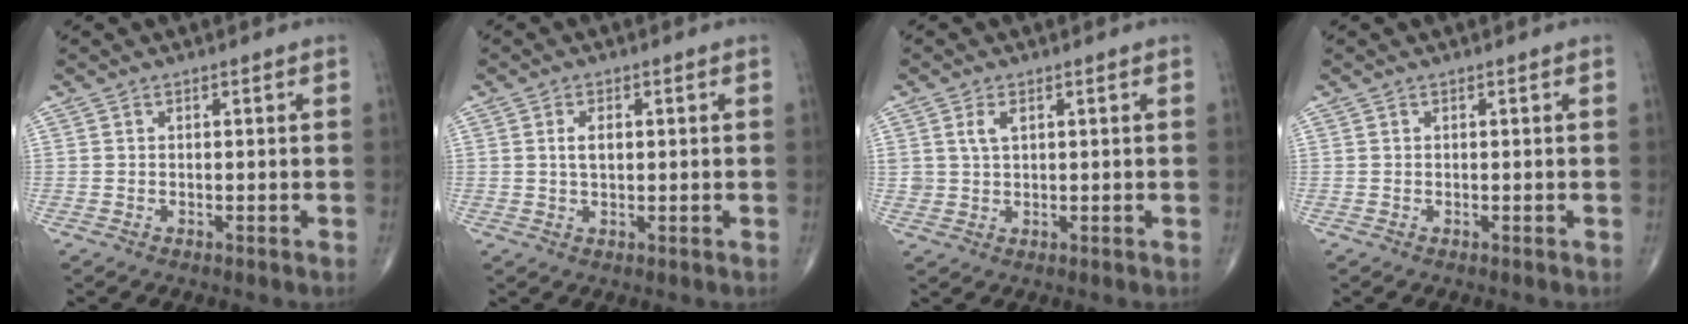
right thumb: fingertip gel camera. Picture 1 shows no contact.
{"total": 2.8, "force": [0.5, 1.5, 2.3], "torque": [-0.040, 0.000, 0.010]}
{"total": 3.0, "force": [1.2, 1.8, 2.1], "torque": [-0.037, -0.004, 0.025]}
{"total": 0.0}